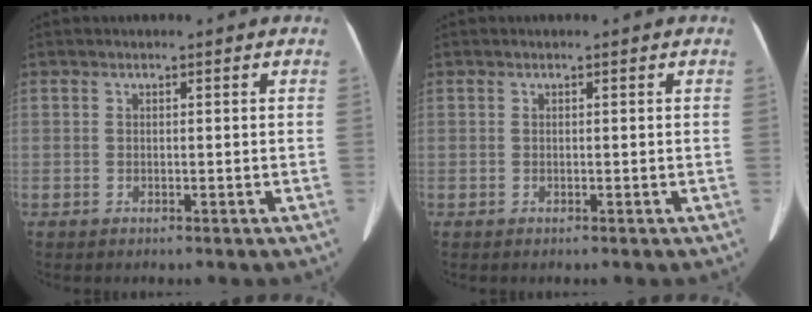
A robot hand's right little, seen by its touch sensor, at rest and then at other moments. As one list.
[{"total": 0.0}]